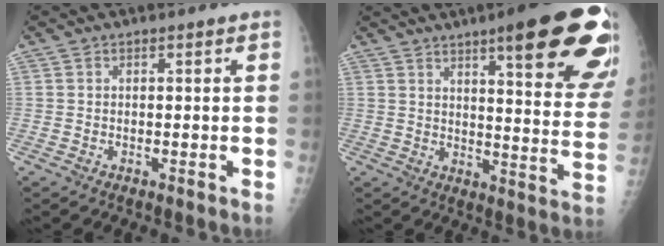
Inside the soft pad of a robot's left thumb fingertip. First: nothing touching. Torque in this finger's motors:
{"motor_torque": [2.43, 2.15, 1.52, -1.24, 0.35]}